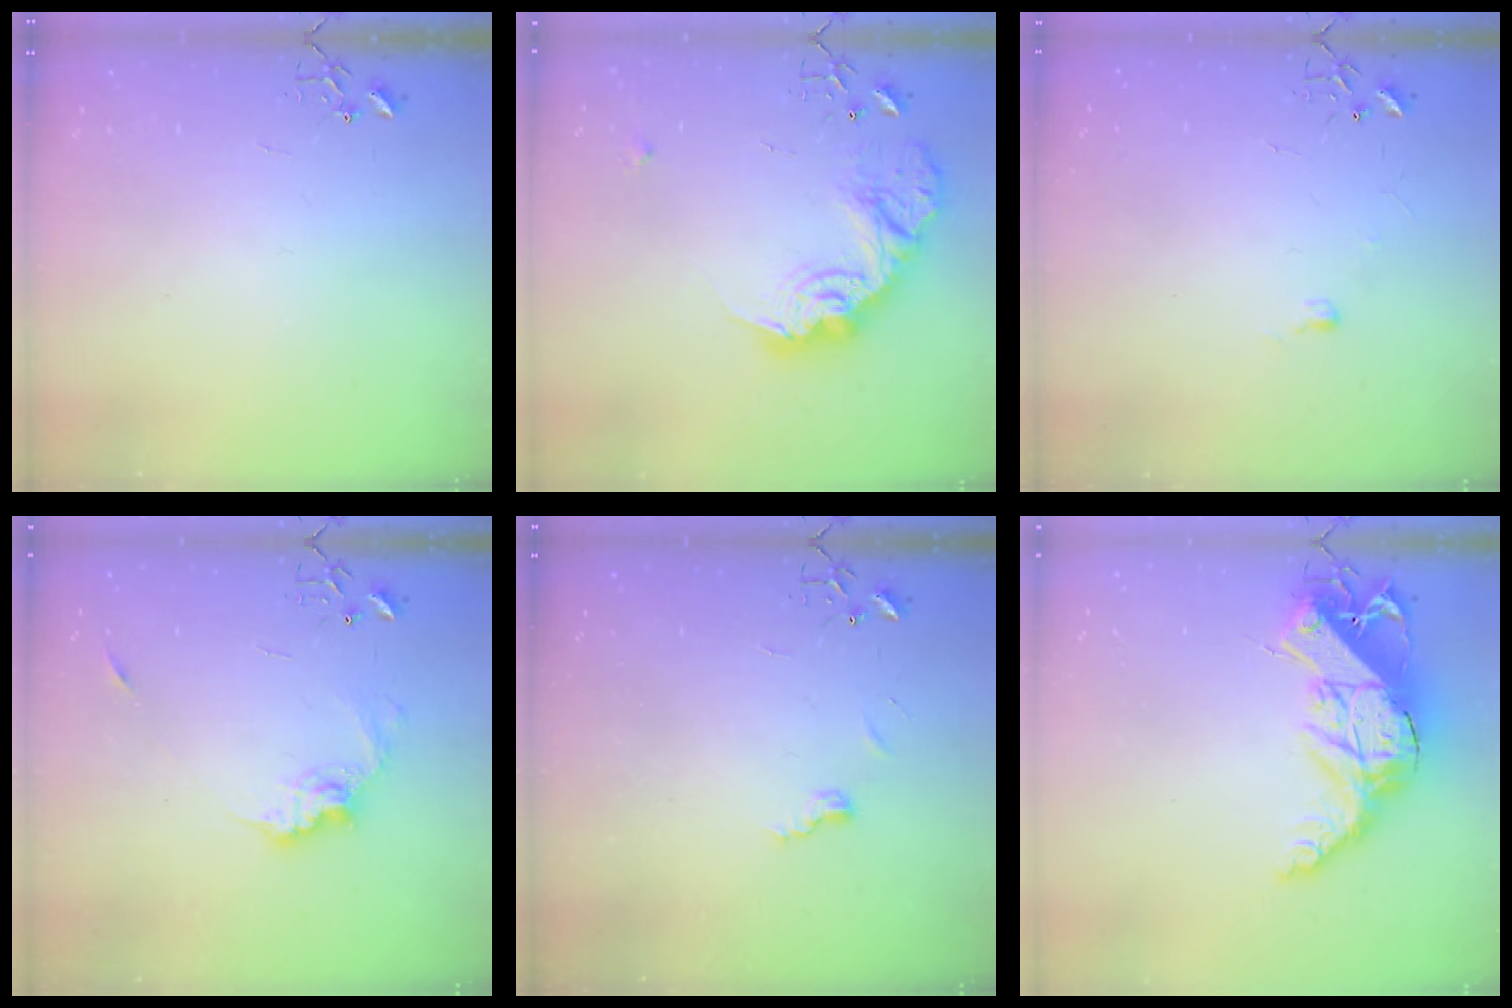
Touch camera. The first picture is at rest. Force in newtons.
{"total": 19.4, "press": 19.3, "slide": 1.5}
{"total": 4.0, "press": 4.0, "slide": 0.6}
{"total": 11.5, "press": 11.5, "slide": 0.8}
{"total": 5.5, "press": 5.5, "slide": 0.6}
{"total": 19.6, "press": 19.6, "slide": 1.2}